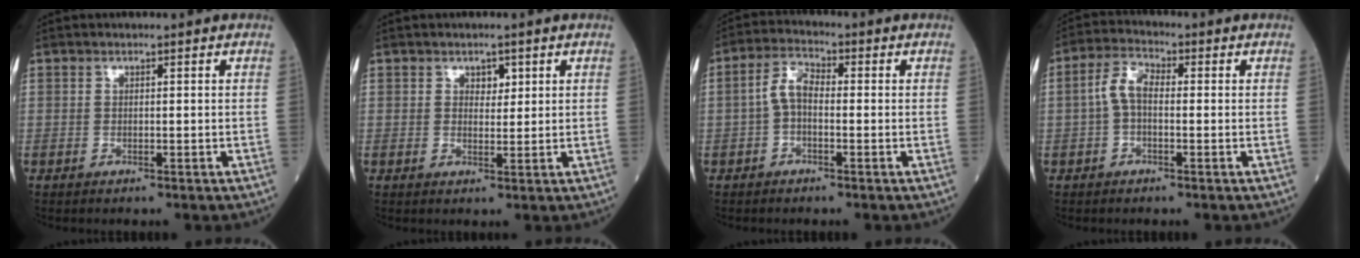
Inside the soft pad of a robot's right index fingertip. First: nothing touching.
{"total": 1.8, "force": [1.0, 1.2, 1.0], "torque": [-0.009, -0.001, 0.014]}
{"total": 4.3, "force": [-0.5, 2.0, 3.7], "torque": [-0.073, 0.013, -0.015]}
{"total": 4.6, "force": [-0.3, 2.3, 4.0], "torque": [-0.084, 0.018, -0.009]}